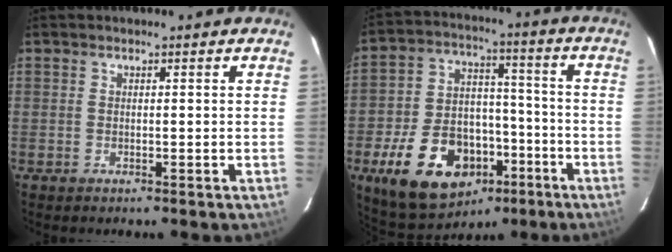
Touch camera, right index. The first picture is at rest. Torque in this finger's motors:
{"motor_torque": [1.83, -0.31, 0.47, 0.09]}